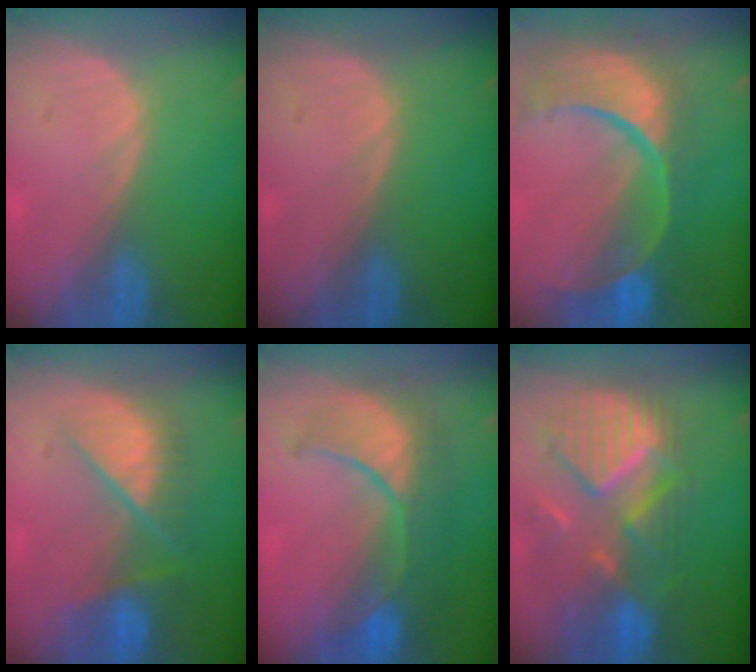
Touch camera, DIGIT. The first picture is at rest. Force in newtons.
{"total": 0.0}
{"total": 13.8, "press": 10.9, "slide": 8.4}
{"total": 7.8, "press": 7.6, "slide": 2.0}
{"total": 9.7, "press": 9.2, "slide": 3.1}
{"total": 11.1, "press": 10.0, "slide": 4.9}